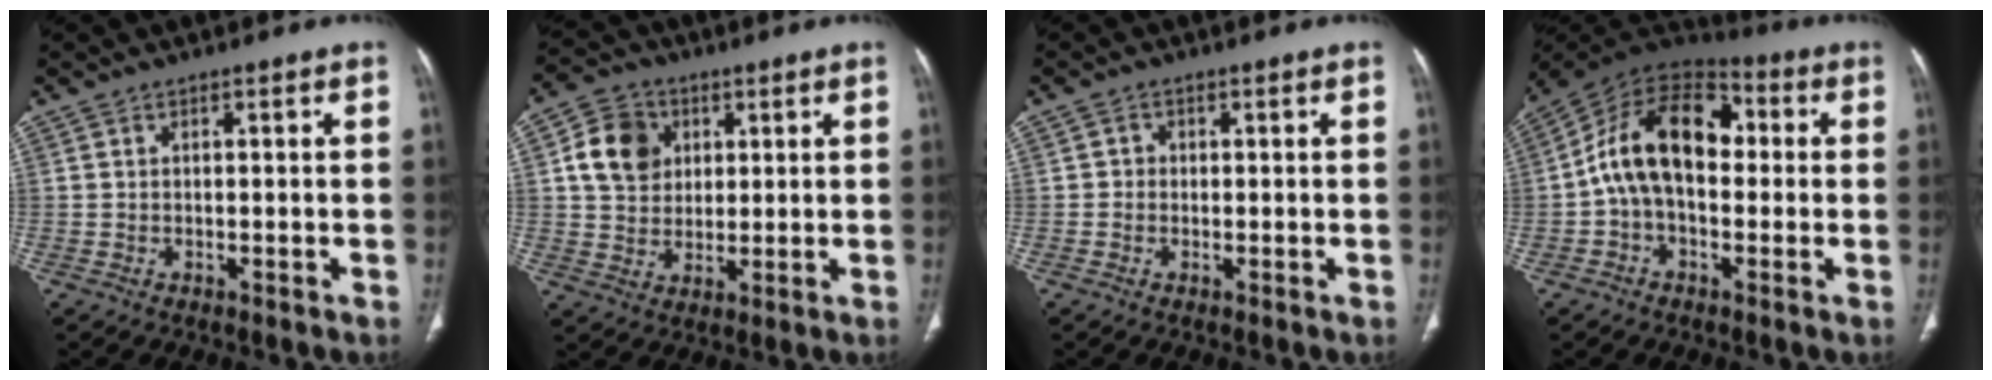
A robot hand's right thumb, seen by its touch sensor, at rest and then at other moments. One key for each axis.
{"total": 10.0, "fx": 2.8, "fy": 8.2, "fz": 4.9, "tx": -0.066, "ty": -0.003, "tz": 0.048}
{"total": 1.3, "fx": -0.1, "fy": 1.3, "fz": 0.4, "tx": 0.003, "ty": 0.005, "tz": -0.005}
{"total": 16.0, "fx": 0.5, "fy": 10.1, "fz": 12.3, "tx": -0.193, "ty": 0.048, "tz": -0.004}